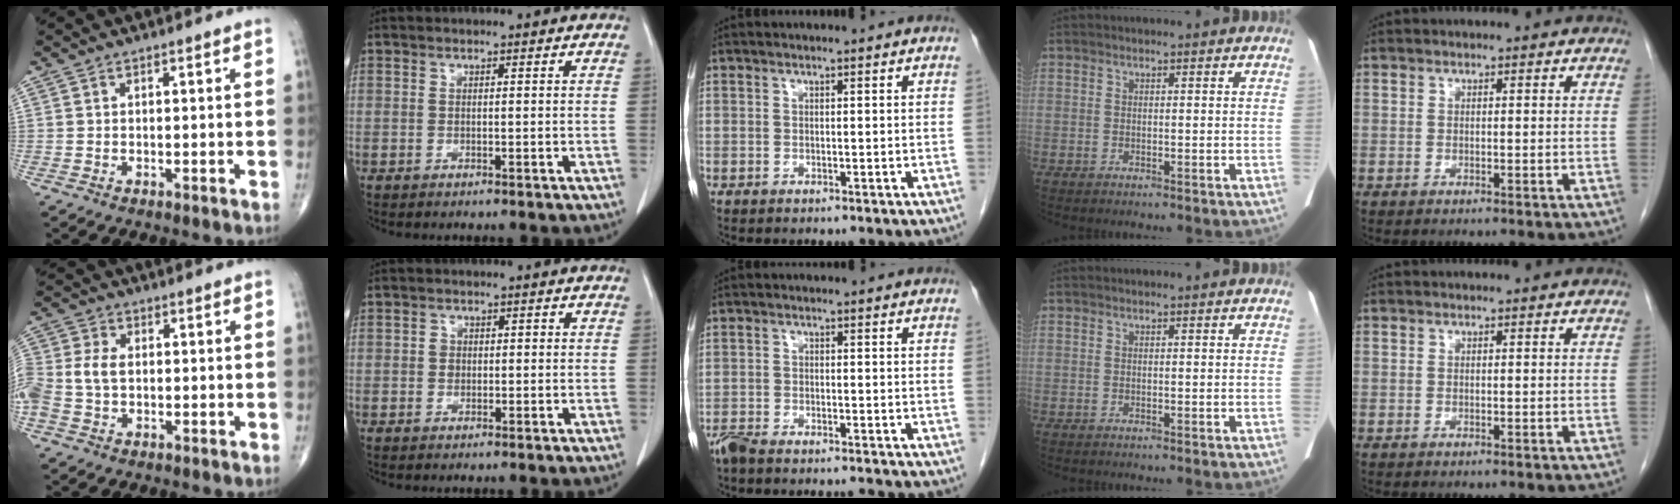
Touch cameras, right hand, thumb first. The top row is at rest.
{"thumb": {"total": 8.2, "force": [-0.3, 5.7, 5.9], "torque": [-0.150, 0.016, -0.008]}, "index": {"total": 1.5, "force": [0.1, 1.4, 0.5], "torque": [-0.006, 0.005, 0.004]}, "middle": {"total": 5.2, "force": [-4.9, -0.1, 1.5], "torque": [-0.026, -0.010, -0.084]}}